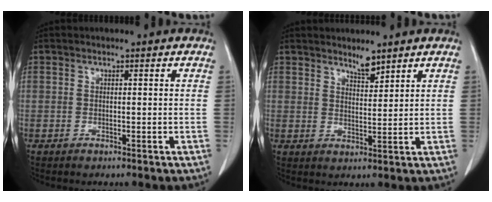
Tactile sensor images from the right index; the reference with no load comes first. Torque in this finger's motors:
{"motor_torque": [-0.08, 0.29, 0.02, 0.00]}